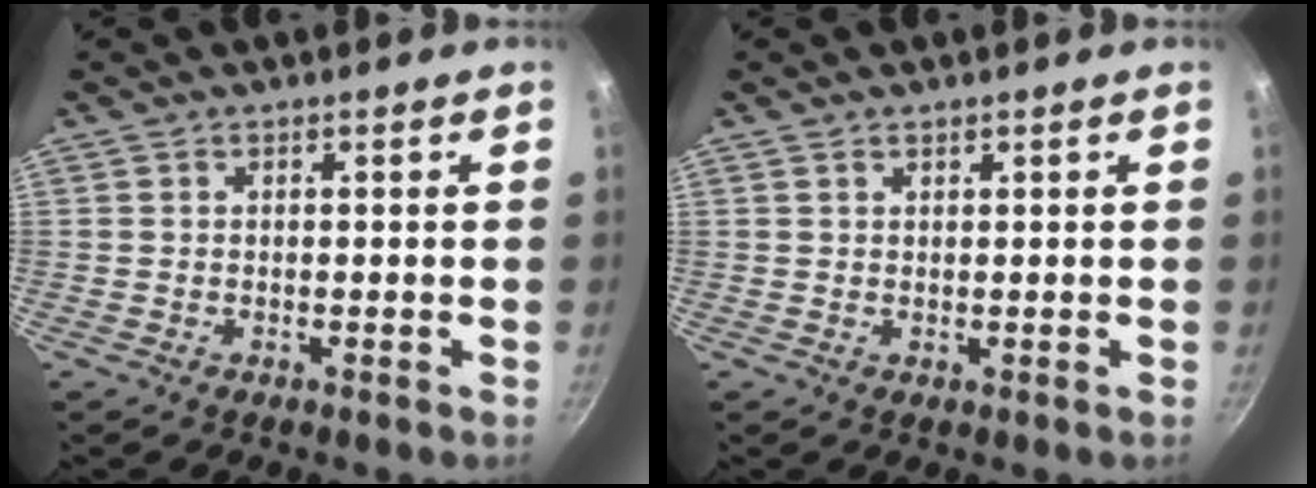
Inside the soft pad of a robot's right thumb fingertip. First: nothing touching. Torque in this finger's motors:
{"motor_torque": [0.12, -0.17, -0.08, 0.57, -0.03]}